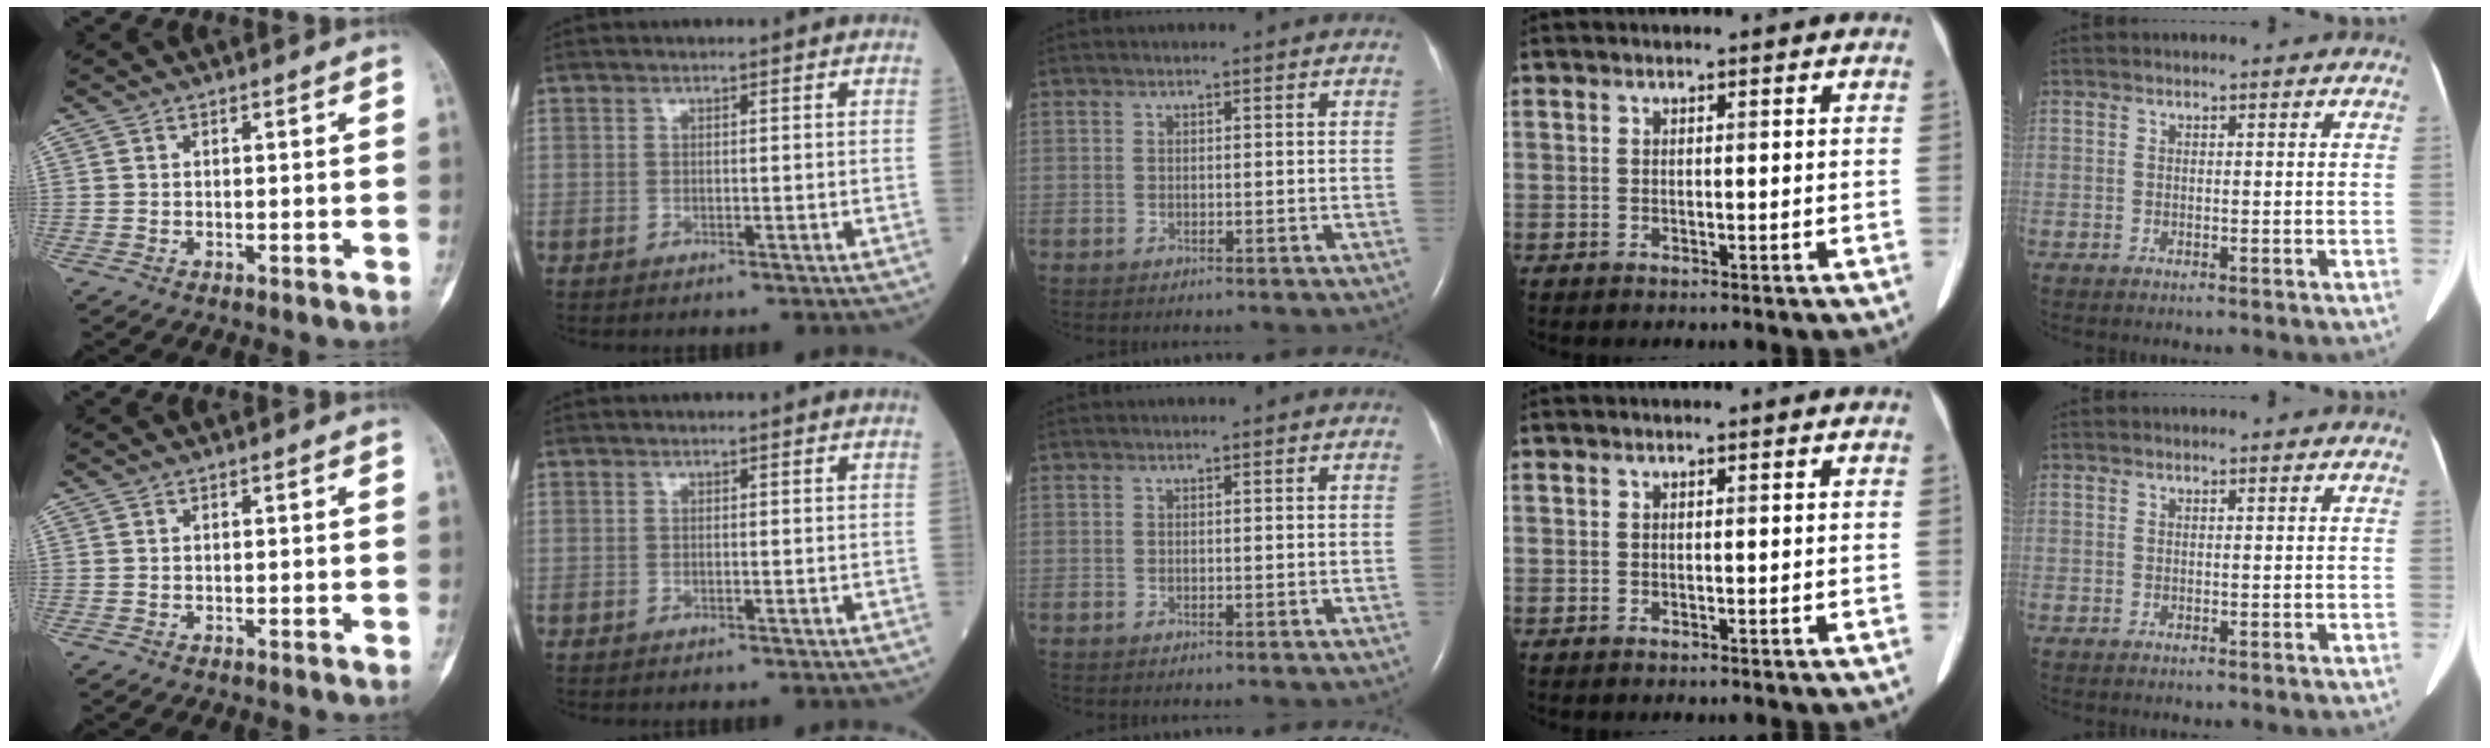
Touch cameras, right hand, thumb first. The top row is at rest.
{}